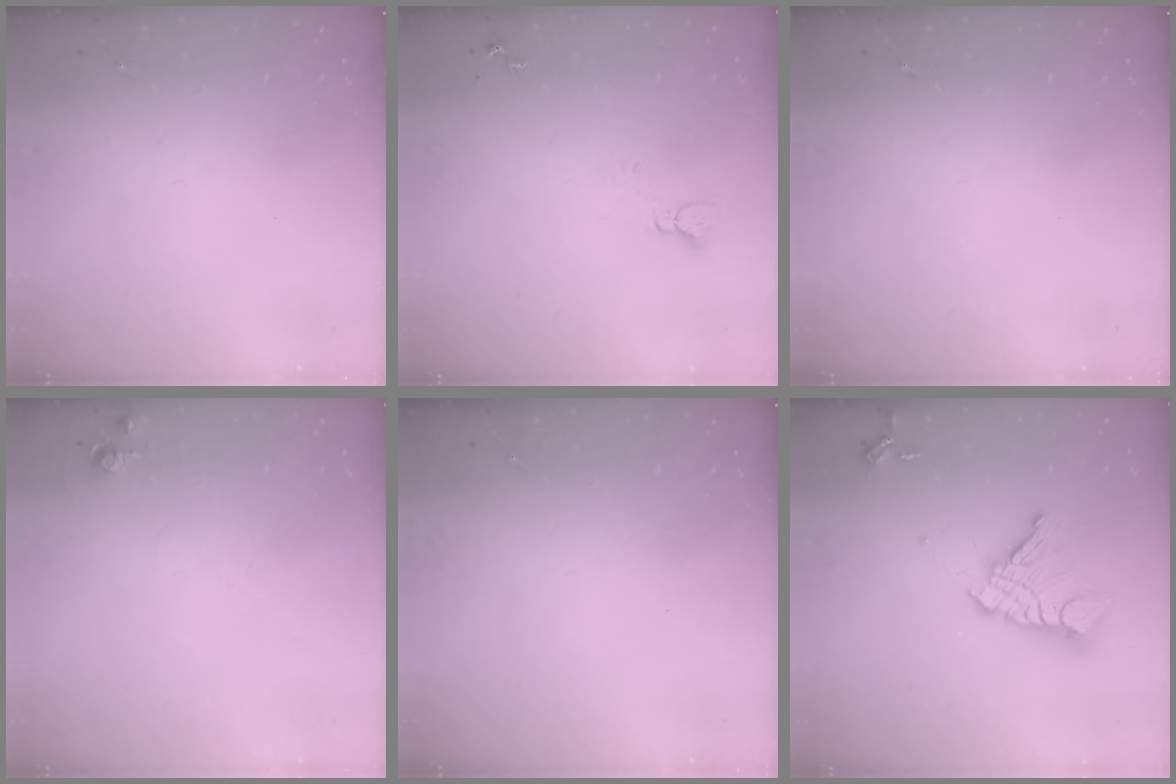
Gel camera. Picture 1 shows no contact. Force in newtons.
{"total": 4.3, "press": 4.3, "slide": 0.4}
{"total": 0.0}
{"total": 4.2, "press": 4.2, "slide": 0.6}
{"total": 0.0}
{"total": 15.7, "press": 15.6, "slide": 1.8}